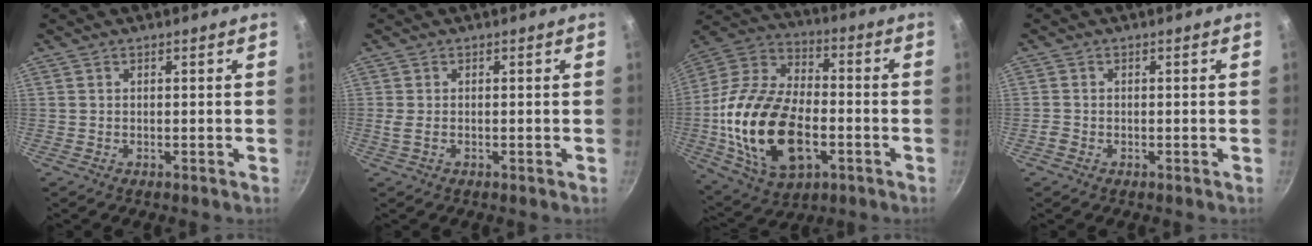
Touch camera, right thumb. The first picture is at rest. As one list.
[{"total": 1.4, "force": [-0.2, 0.6, 1.3], "torque": [-0.032, 0.002, -0.005]}, {"total": 25.2, "force": [-5.2, 15.2, 19.5], "torque": [-0.364, 0.029, -0.092]}, {"total": 0.0}]